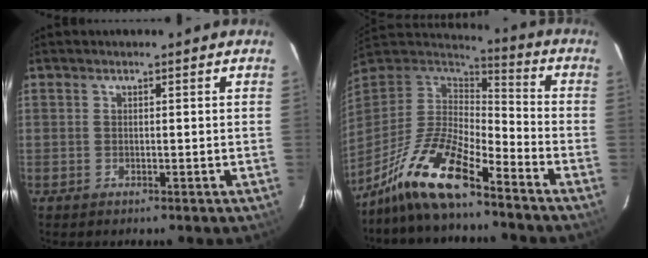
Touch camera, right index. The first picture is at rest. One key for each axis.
{"total": 15.3, "fx": -11.5, "fy": 3.3, "fz": 9.5, "tx": -0.197, "ty": -0.009, "tz": -0.222}